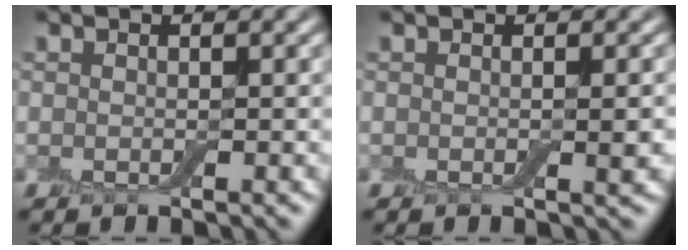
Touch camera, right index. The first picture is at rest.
{"total": 1.2, "force": [-0.2, 0.0, 1.2], "torque": [-0.017, -0.003, -0.002]}